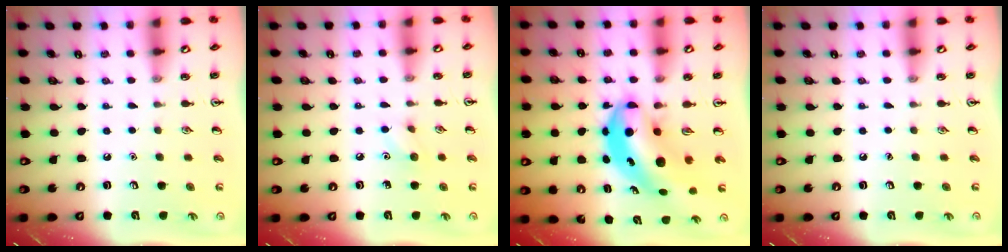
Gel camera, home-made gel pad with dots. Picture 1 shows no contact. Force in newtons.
{"total": 5.8, "press": 5.5, "slide": 1.8}
{"total": 8.2, "press": 7.9, "slide": 2.3}
{"total": 0.0}